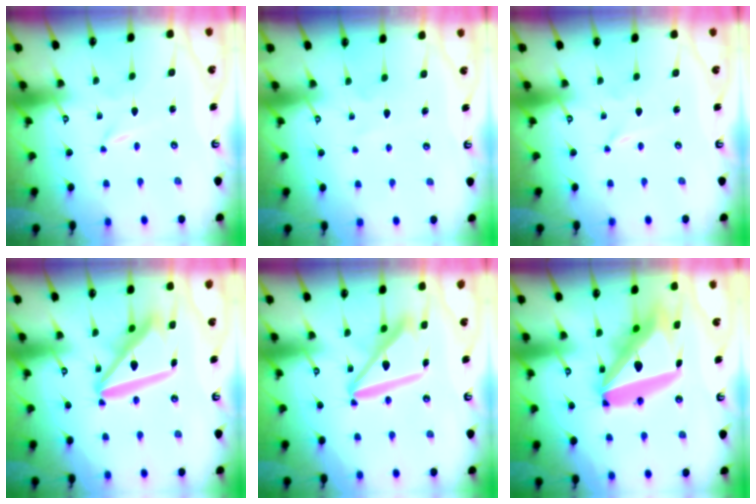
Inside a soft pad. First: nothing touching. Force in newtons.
{"total": 6.6, "press": 6.6, "slide": 0.5}
{"total": 0.0}
{"total": 16.9, "press": 16.8, "slide": 2.1}
{"total": 14.6, "press": 14.5, "slide": 1.6}
{"total": 23.6, "press": 23.4, "slide": 3.1}